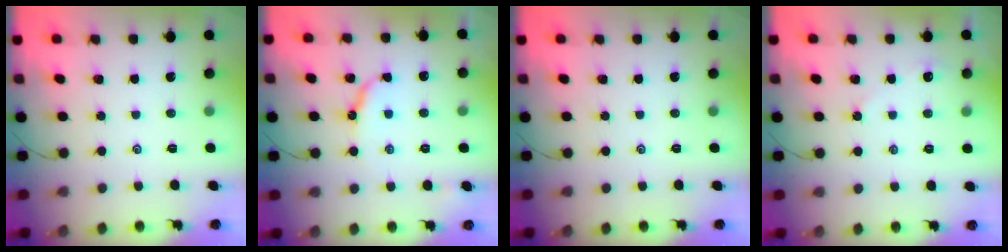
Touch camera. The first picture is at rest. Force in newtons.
{"total": 6.4, "press": 6.4, "slide": 0.6}
{"total": 0.0}
{"total": 2.3, "press": 2.3, "slide": 0.3}